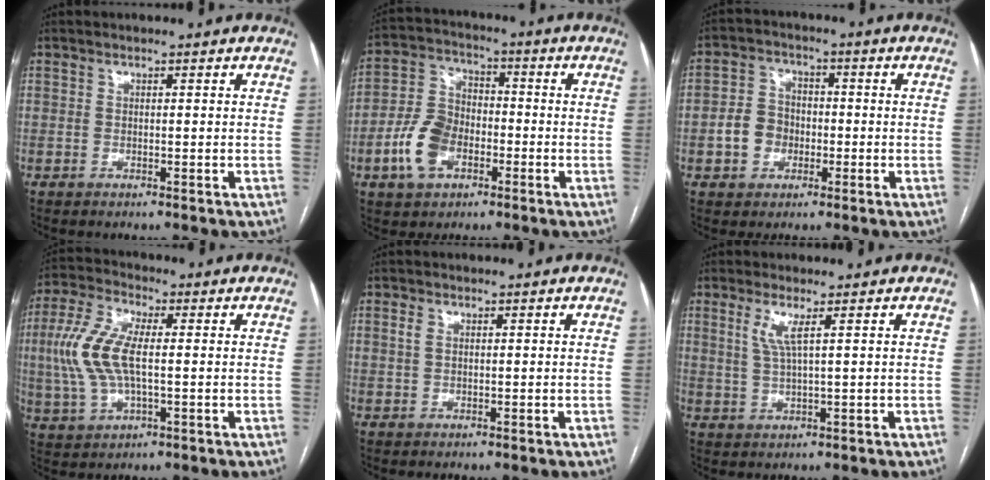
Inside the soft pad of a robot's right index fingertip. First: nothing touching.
{"total": 9.6, "force": [-3.5, 6.3, 6.3], "torque": [-0.147, 0.018, -0.065]}
{"total": 5.9, "force": [-1.5, 5.0, 2.8], "torque": [-0.064, 0.022, -0.023]}
{"total": 10.4, "force": [0.3, 4.0, 9.6], "torque": [-0.232, 0.012, 0.008]}
{"total": 1.2, "force": [0.5, 0.8, 0.8], "torque": [-0.023, 0.009, 0.013]}
{"total": 3.5, "force": [1.5, -0.1, 3.2], "torque": [-0.073, -0.002, 0.033]}